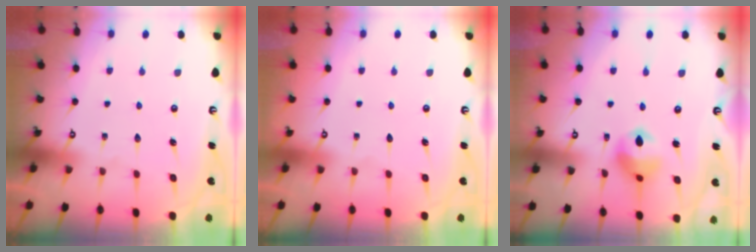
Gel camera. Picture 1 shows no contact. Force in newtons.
{"total": 0.0}
{"total": 10.7, "press": 10.6, "slide": 1.5}